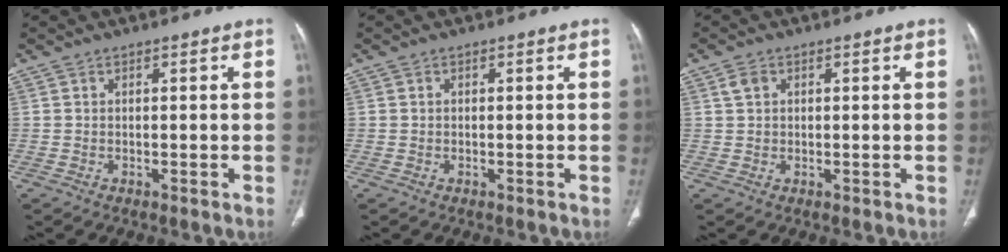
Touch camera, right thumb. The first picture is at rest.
{"total": 0.0}
{"total": 2.1, "force": [0.7, 1.7, 1.1], "torque": [-0.020, 0.004, 0.016]}